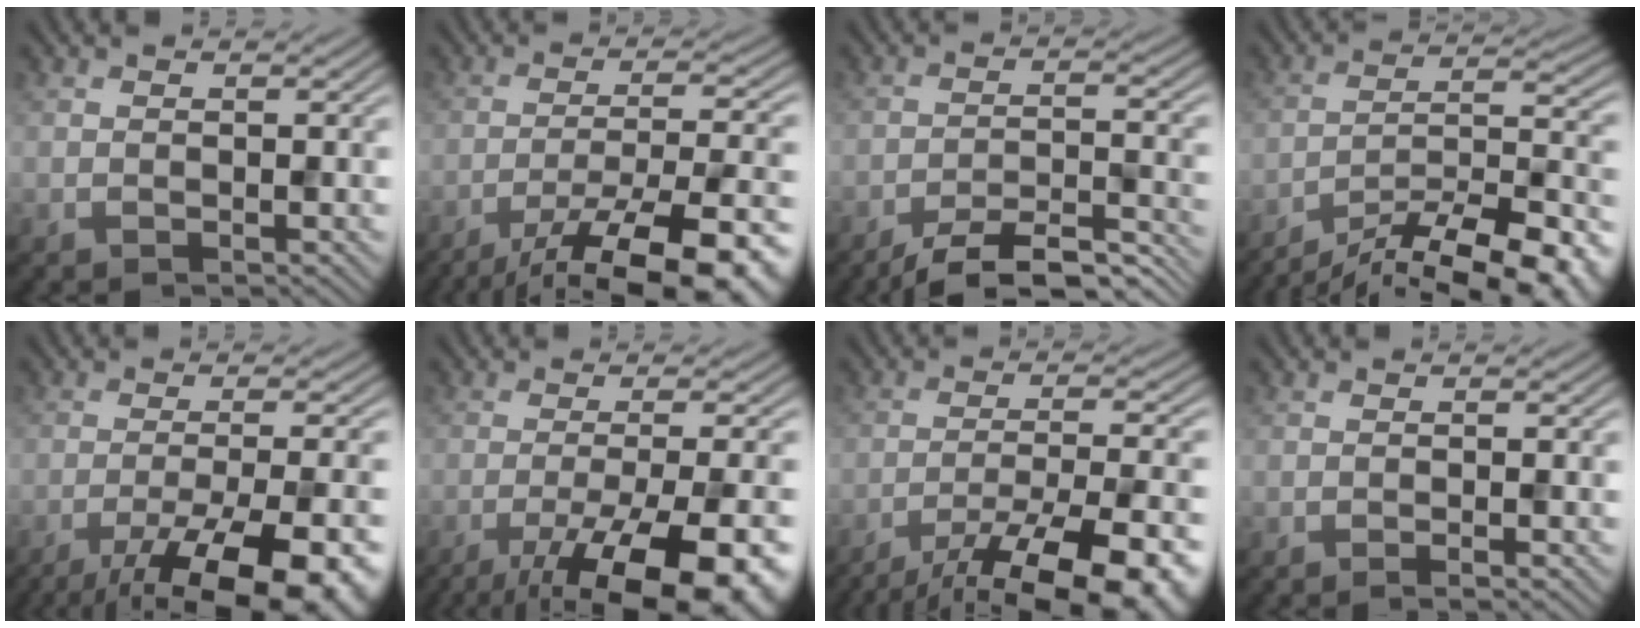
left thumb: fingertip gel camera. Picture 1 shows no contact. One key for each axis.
{"total": 16.1, "fx": -11.0, "fy": 4.1, "fz": 11.1, "tx": -0.156, "ty": -0.019, "tz": -0.154}
{"total": 8.2, "fx": -6.9, "fy": 1.5, "fz": 4.1, "tx": -0.074, "ty": -0.002, "tz": -0.103}
{"total": 18.1, "fx": -15.2, "fy": 4.1, "fz": 8.9, "tx": -0.119, "ty": -0.006, "tz": -0.224}
{"total": 15.7, "fx": -9.9, "fy": 4.4, "fz": 11.4, "tx": -0.162, "ty": -0.022, "tz": -0.130}
{"total": 15.9, "fx": -8.8, "fy": 4.3, "fz": 12.5, "tx": -0.168, "ty": -0.020, "tz": -0.120}
{"total": 17.4, "fx": -12.7, "fy": 4.7, "fz": 11.0, "tx": -0.138, "ty": -0.020, "tz": -0.172}
{"total": 1.2, "fx": -0.6, "fy": 0.1, "fz": 1.1, "tx": -0.013, "ty": 0.001, "tz": -0.014}